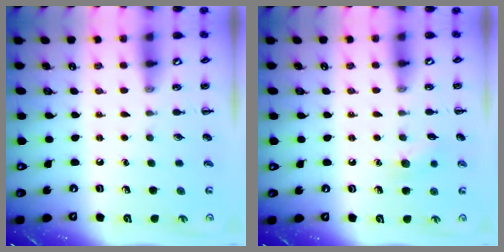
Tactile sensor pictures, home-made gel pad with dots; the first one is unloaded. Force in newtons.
{"total": 6.6, "press": 6.4, "slide": 1.5}